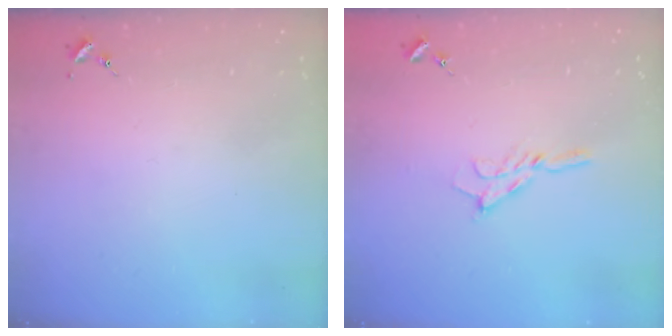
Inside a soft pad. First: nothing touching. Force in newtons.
{"total": 6.5, "press": 6.5, "slide": 0.7}